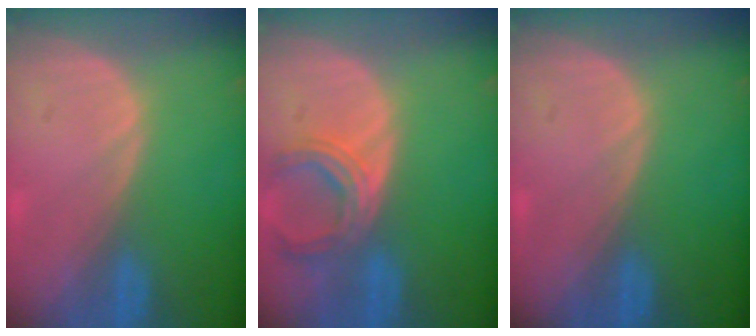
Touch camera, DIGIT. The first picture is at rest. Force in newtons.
{"total": 5.8, "press": 5.6, "slide": 1.6}
{"total": 0.0}